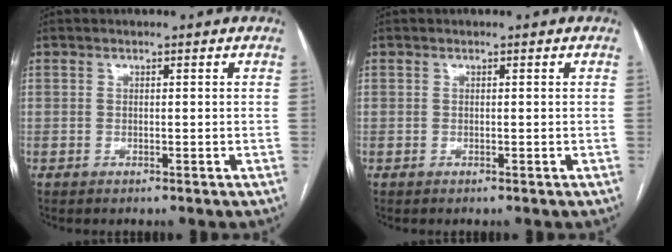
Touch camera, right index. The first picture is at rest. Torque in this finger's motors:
{"motor_torque": [0.00, 0.00, 0.00, 0.00]}